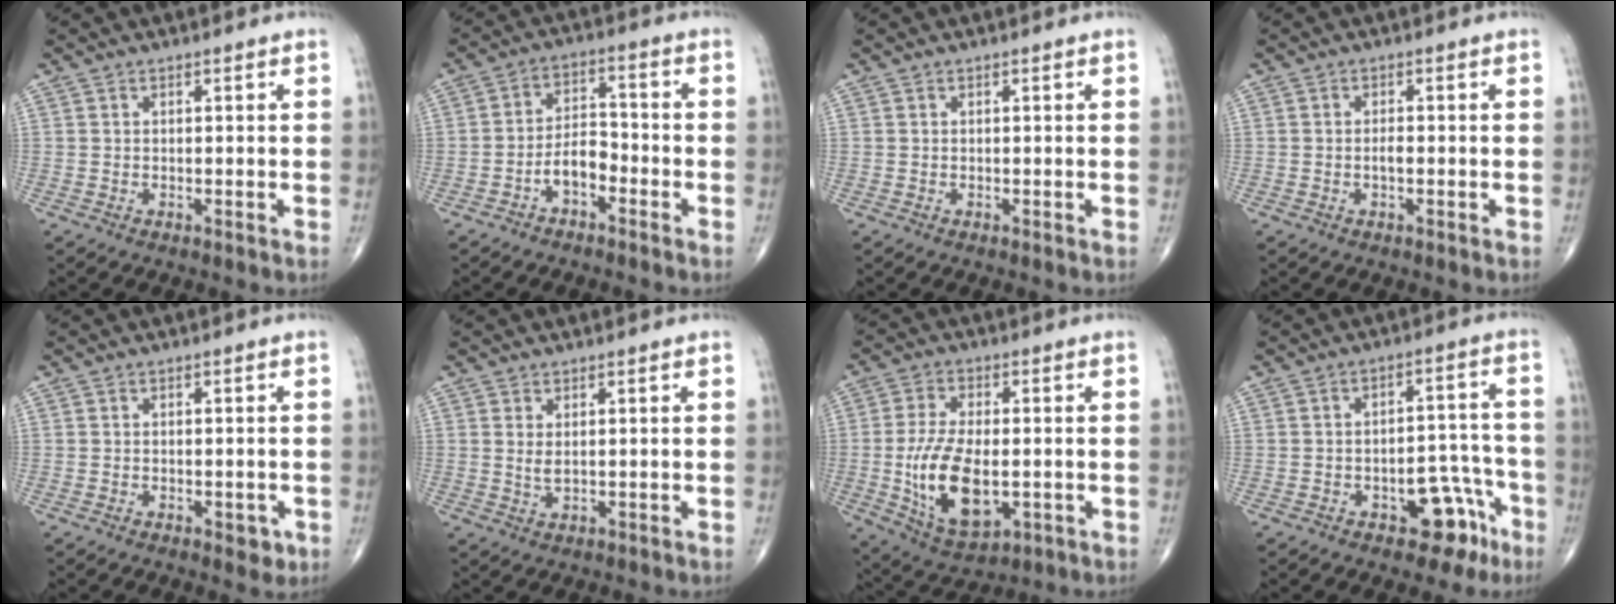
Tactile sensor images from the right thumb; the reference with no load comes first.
{"total": 5.9, "force": [-3.0, 3.2, 4.0], "torque": [-0.056, 0.036, -0.059]}
{"total": 0.0}
{"total": 1.4, "force": [-0.4, 0.6, 1.2], "torque": [-0.021, 0.001, -0.008]}
{"total": 3.4, "force": [-1.2, 1.8, 2.6], "torque": [-0.017, -0.001, -0.012]}
{"total": 1.8, "force": [0.5, 0.7, 1.6], "torque": [-0.033, -0.006, 0.015]}
{"total": 14.6, "force": [-2.2, 7.5, 12.4], "torque": [-0.233, -0.011, -0.025]}
{"total": 9.7, "force": [-5.2, 5.3, 6.2], "torque": [-0.045, 0.050, -0.065]}